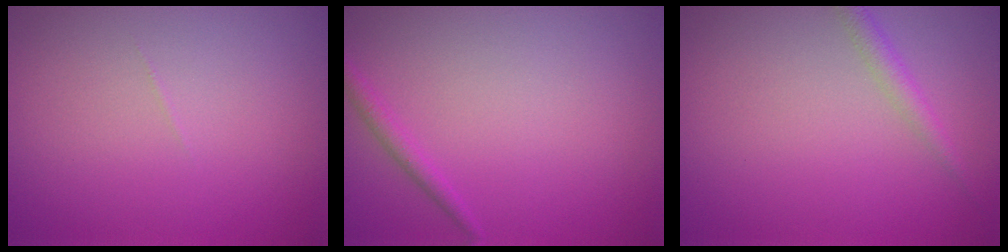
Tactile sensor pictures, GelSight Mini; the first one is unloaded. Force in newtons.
{"total": 1.2, "press": 1.2, "slide": 0.0}
{"total": 1.5, "press": 1.5, "slide": 0.0}